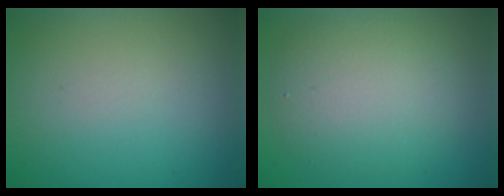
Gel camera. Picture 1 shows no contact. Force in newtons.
{"total": 5.1, "press": 5.1, "slide": 0.6}